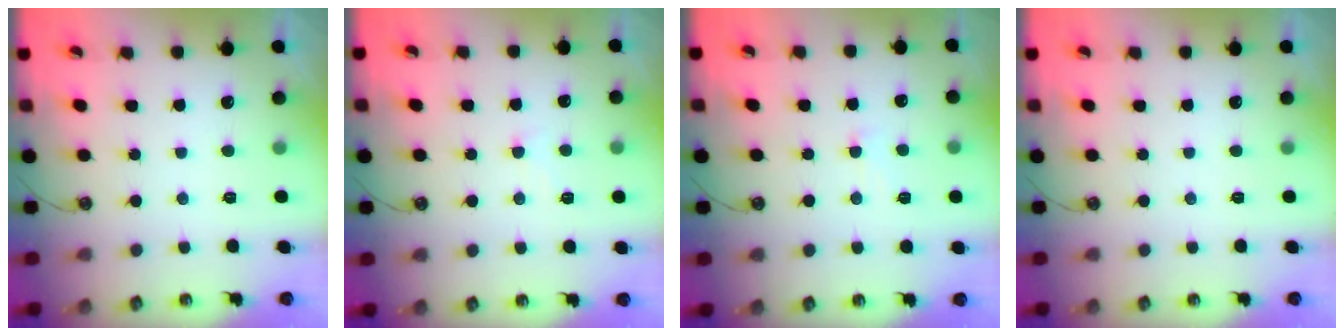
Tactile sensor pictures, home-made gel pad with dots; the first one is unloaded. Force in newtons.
{"total": 0.7, "press": 0.5, "slide": 0.5}
{"total": 0.8, "press": 0.1, "slide": 0.8}
{"total": 0.0}